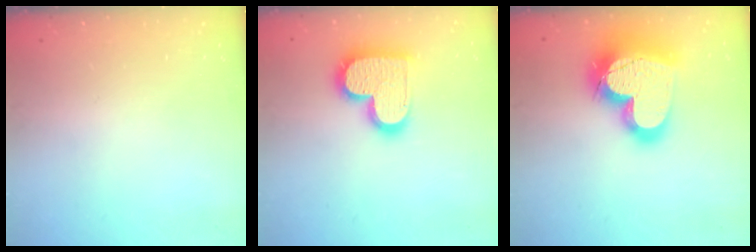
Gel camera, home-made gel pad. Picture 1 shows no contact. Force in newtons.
{"total": 17.6, "press": 17.5, "slide": 1.3}
{"total": 24.7, "press": 24.6, "slide": 2.1}